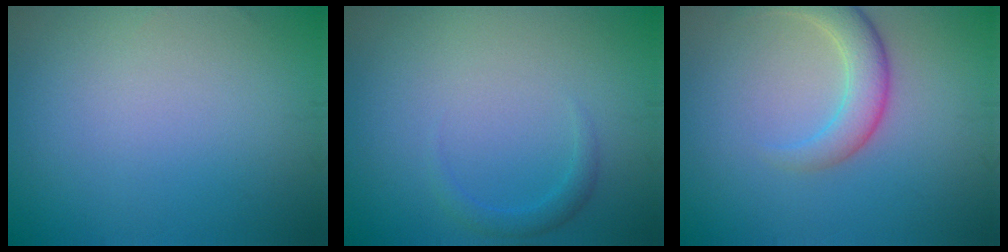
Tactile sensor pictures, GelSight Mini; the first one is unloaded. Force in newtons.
{"total": 1.3, "press": 1.3, "slide": 0.1}
{"total": 3.6, "press": 3.6, "slide": 0.3}